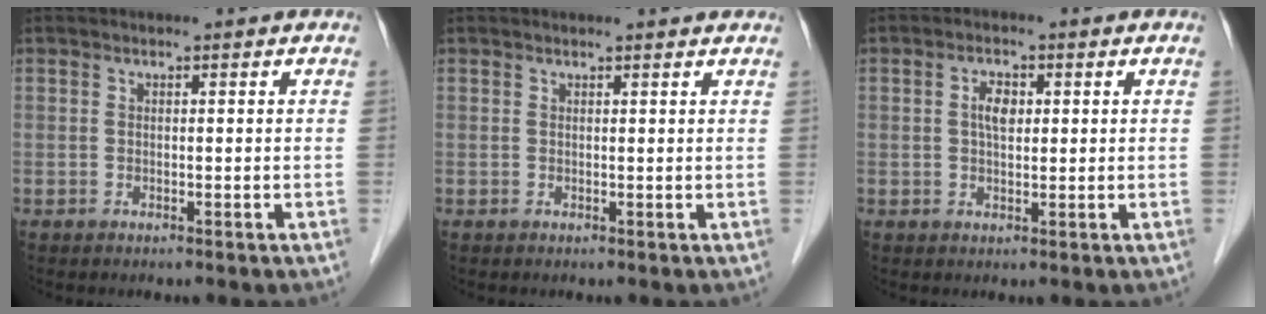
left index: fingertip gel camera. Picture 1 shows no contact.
{"total": 2.9, "force": [2.8, 0.2, 0.7], "torque": [-0.012, 0.011, 0.024]}
{"total": 2.9, "force": [0.6, 1.5, 2.5], "torque": [-0.049, 0.007, 0.011]}